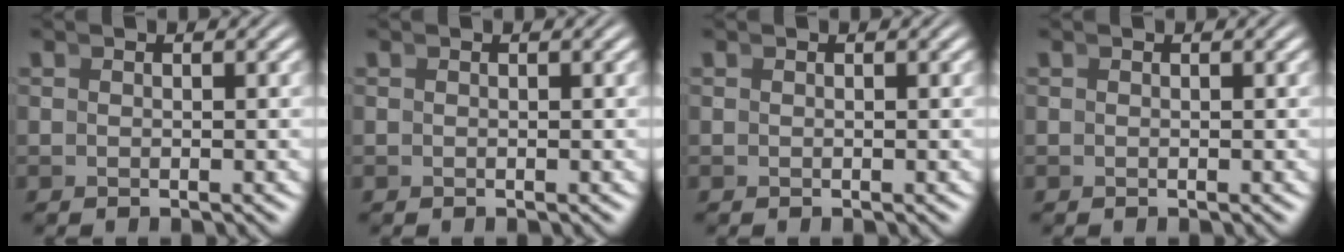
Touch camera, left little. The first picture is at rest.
{"total": 0.0}
{"total": 0.0}
{"total": 0.0}